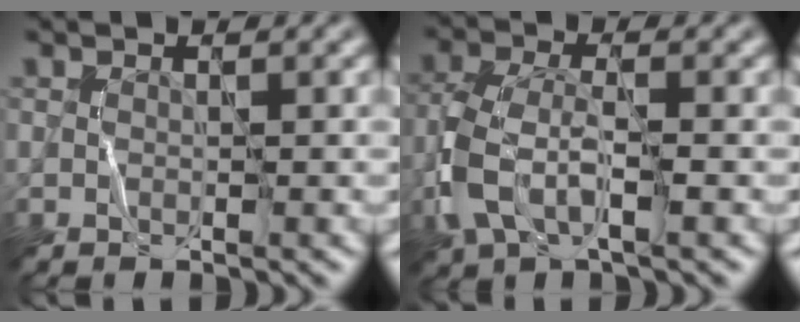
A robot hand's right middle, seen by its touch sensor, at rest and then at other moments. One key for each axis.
{"total": 4.8, "fx": -1.9, "fy": 2.4, "fz": 3.6, "tx": -0.091, "ty": 0.002, "tz": -0.044}